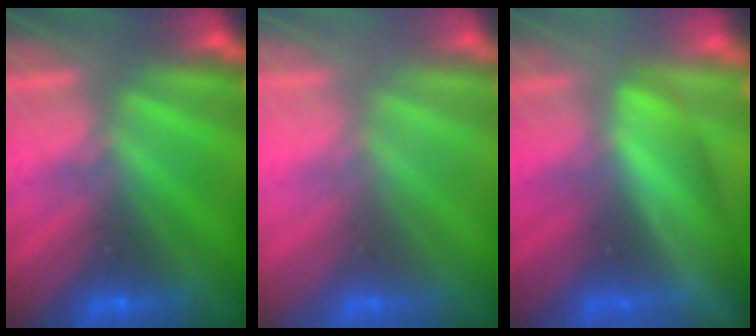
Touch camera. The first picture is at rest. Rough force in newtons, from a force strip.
{"total": 2.4}
{"total": 3.7}